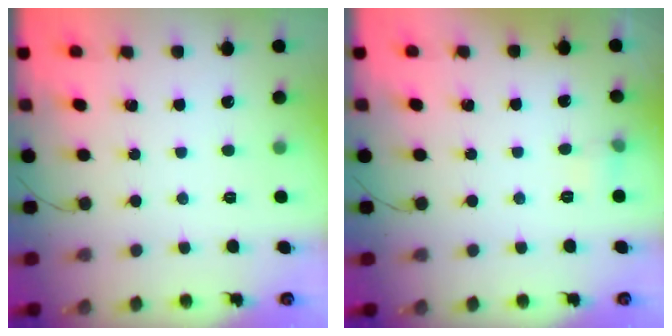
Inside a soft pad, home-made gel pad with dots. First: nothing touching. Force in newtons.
{"total": 4.6, "press": 4.4, "slide": 1.4}